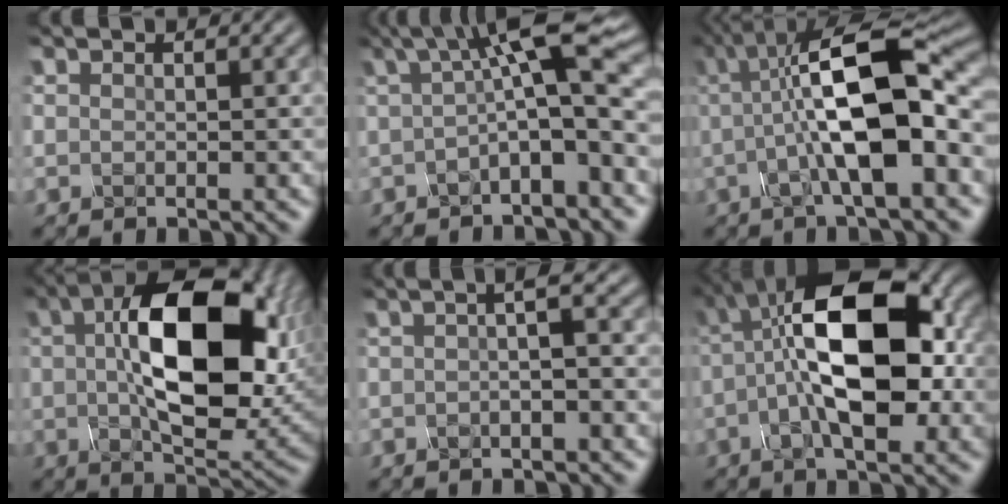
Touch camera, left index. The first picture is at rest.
{"total": 6.8, "force": [0.7, 1.1, 6.7], "torque": [-0.099, 0.020, 0.001]}
{"total": 11.2, "force": [0.6, 3.1, 10.7], "torque": [-0.173, 0.020, 0.004]}
{"total": 14.5, "force": [2.2, 7.2, 12.4], "torque": [-0.197, 0.012, 0.039]}
{"total": 2.9, "force": [-0.1, 0.5, 2.8], "torque": [-0.038, 0.008, -0.004]}
{"total": 12.6, "force": [0.1, 5.4, 11.4], "torque": [-0.182, 0.024, -0.009]}